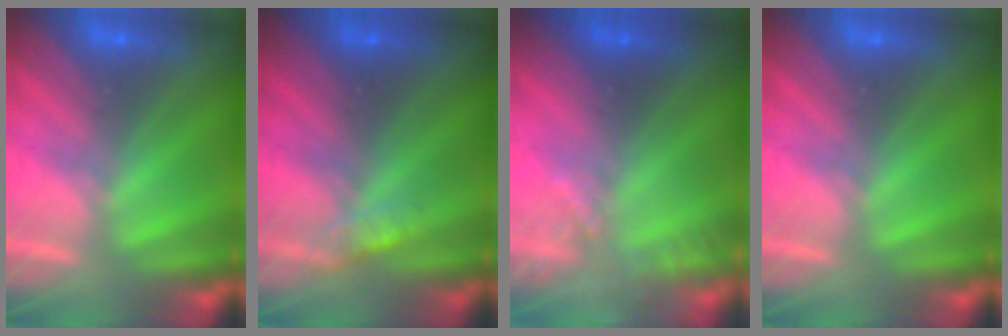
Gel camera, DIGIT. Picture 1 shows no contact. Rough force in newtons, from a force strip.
{"total": 3.0}
{"total": 2.1}
{"total": 0.0}